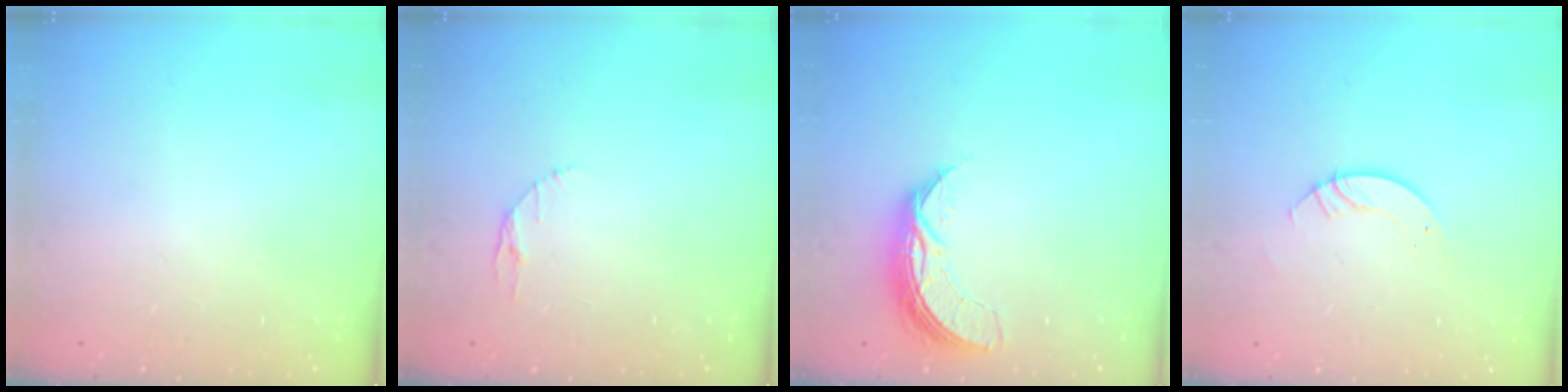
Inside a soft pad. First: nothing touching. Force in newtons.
{"total": 2.9, "press": 2.9, "slide": 0.4}
{"total": 8.9, "press": 8.9, "slide": 0.4}
{"total": 3.5, "press": 3.5, "slide": 0.1}